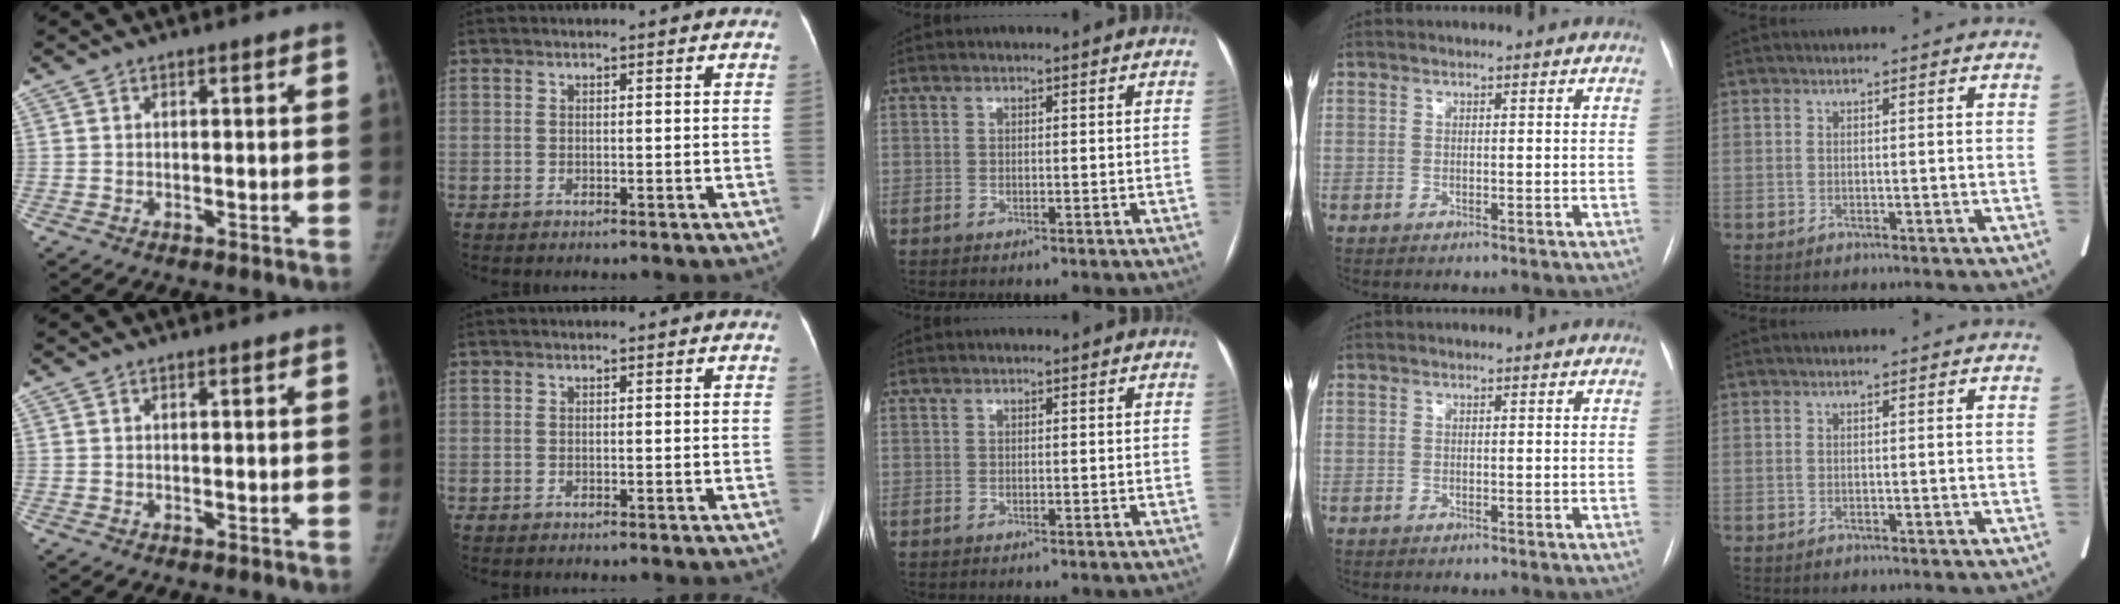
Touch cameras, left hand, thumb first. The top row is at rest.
{}